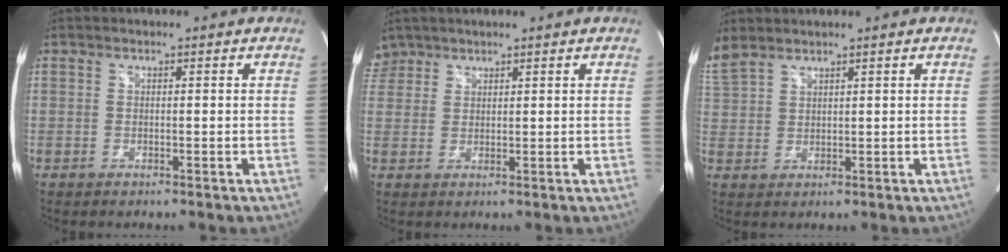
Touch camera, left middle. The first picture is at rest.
{"total": 3.3, "force": [2.7, 1.9, -0.2], "torque": [0.009, 0.010, 0.055]}
{"total": 4.6, "force": [4.2, 1.0, 1.6], "torque": [-0.058, 0.019, 0.102]}